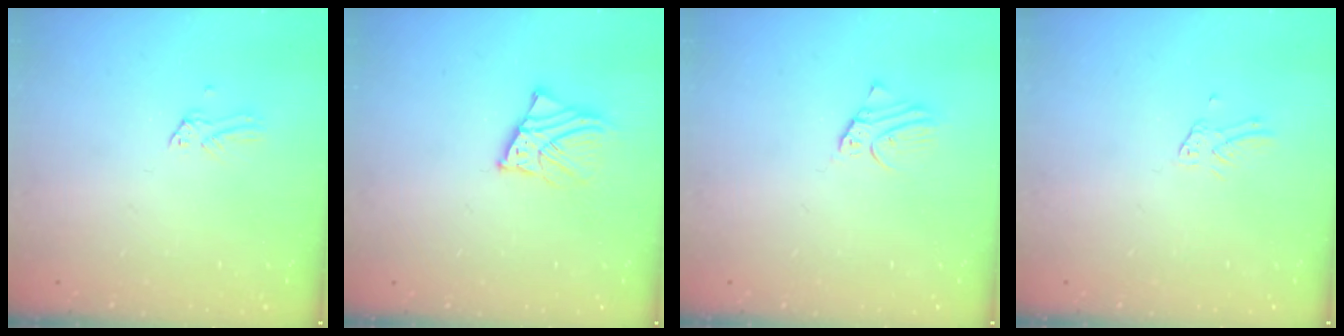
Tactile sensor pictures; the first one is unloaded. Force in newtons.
{"total": 5.0, "press": 5.0, "slide": 0.7}
{"total": 2.5, "press": 2.5, "slide": 0.2}
{"total": 1.3, "press": 1.3, "slide": 0.1}